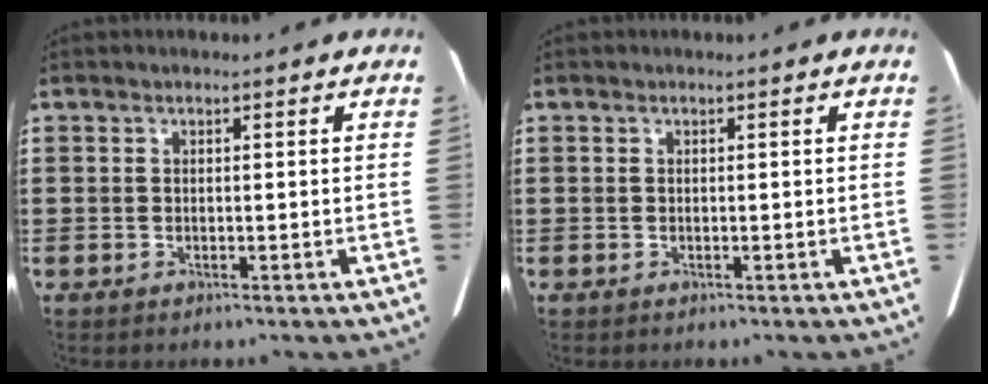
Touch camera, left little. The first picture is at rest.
{"total": 0.0}